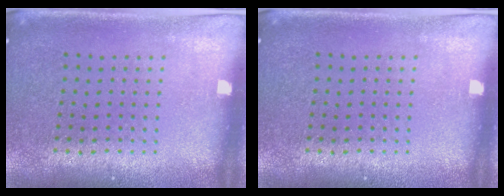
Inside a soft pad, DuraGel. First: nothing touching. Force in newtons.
{"total": 0.0}